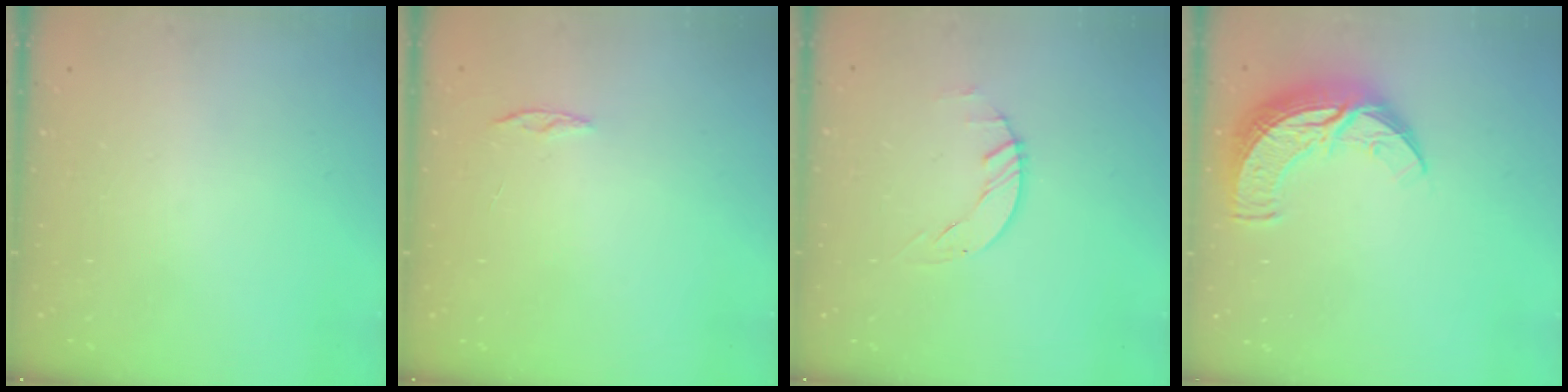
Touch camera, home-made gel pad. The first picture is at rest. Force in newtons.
{"total": 4.0, "press": 3.9, "slide": 0.4}
{"total": 1.5, "press": 1.4, "slide": 0.3}
{"total": 10.9, "press": 10.9, "slide": 0.8}